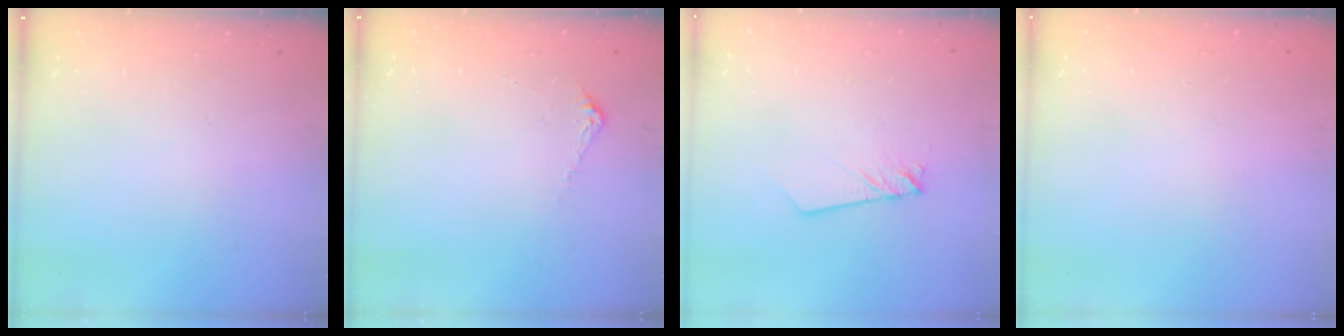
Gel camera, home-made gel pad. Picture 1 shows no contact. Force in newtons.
{"total": 4.8, "press": 4.8, "slide": 0.4}
{"total": 1.9, "press": 1.9, "slide": 0.2}
{"total": 0.0}